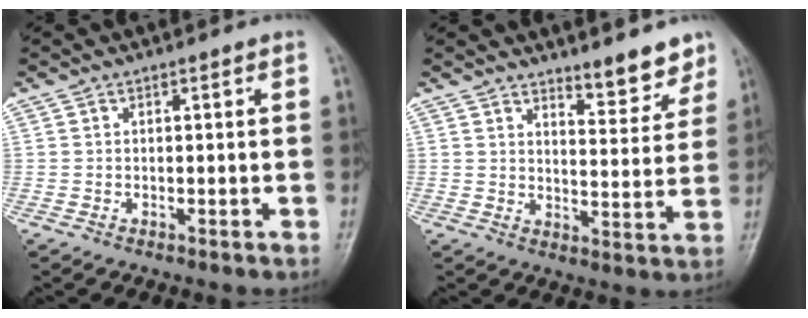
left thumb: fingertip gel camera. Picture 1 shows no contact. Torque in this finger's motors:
{"motor_torque": [0.12, 0.21, -0.12, -0.22, 0.05]}